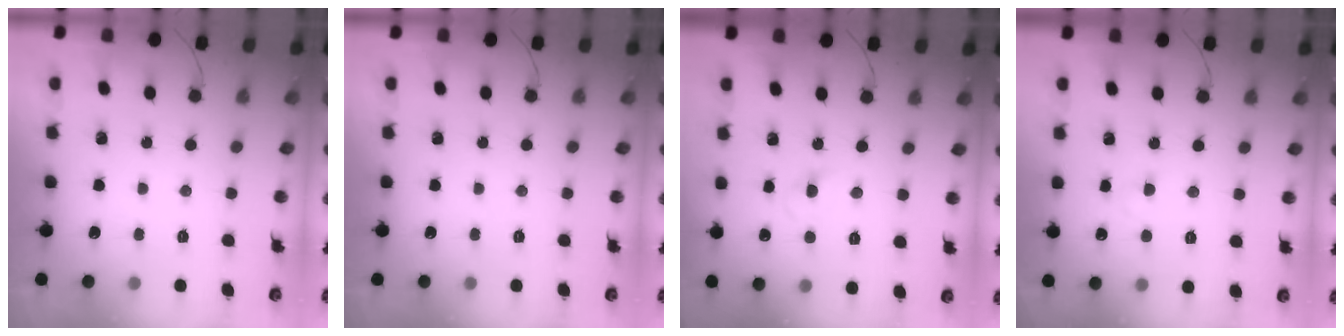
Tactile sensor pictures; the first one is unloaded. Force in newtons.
{"total": 0.0}
{"total": 2.3, "press": 2.1, "slide": 1.0}
{"total": 1.6, "press": 1.4, "slide": 0.9}